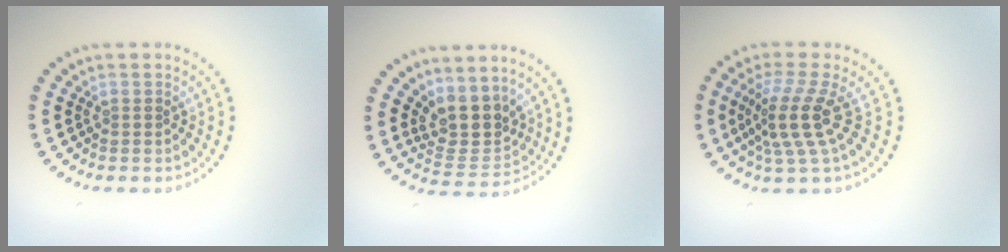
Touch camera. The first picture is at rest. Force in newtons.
{"total": 4.0, "press": 3.1, "slide": 2.5}
{"total": 4.2, "press": 3.0, "slide": 2.9}